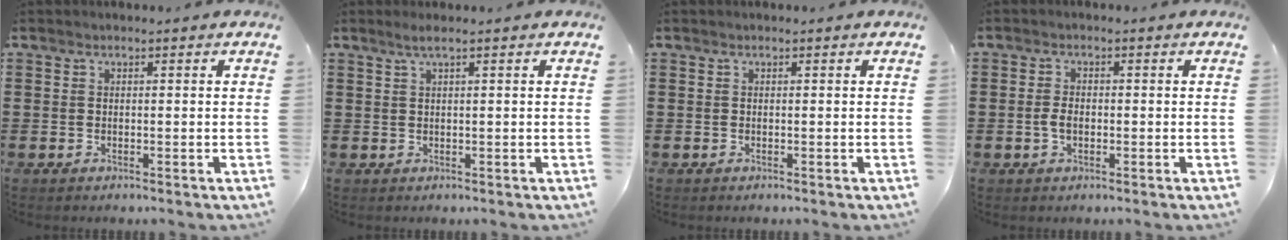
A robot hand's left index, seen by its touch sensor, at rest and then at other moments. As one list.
[{"total": 1.6, "force": [0.8, -0.1, 1.3], "torque": [-0.026, -0.001, 0.014]}, {"total": 0.0}, {"total": 2.3, "force": [-0.4, 1.2, 1.9], "torque": [-0.052, -0.003, -0.011]}]